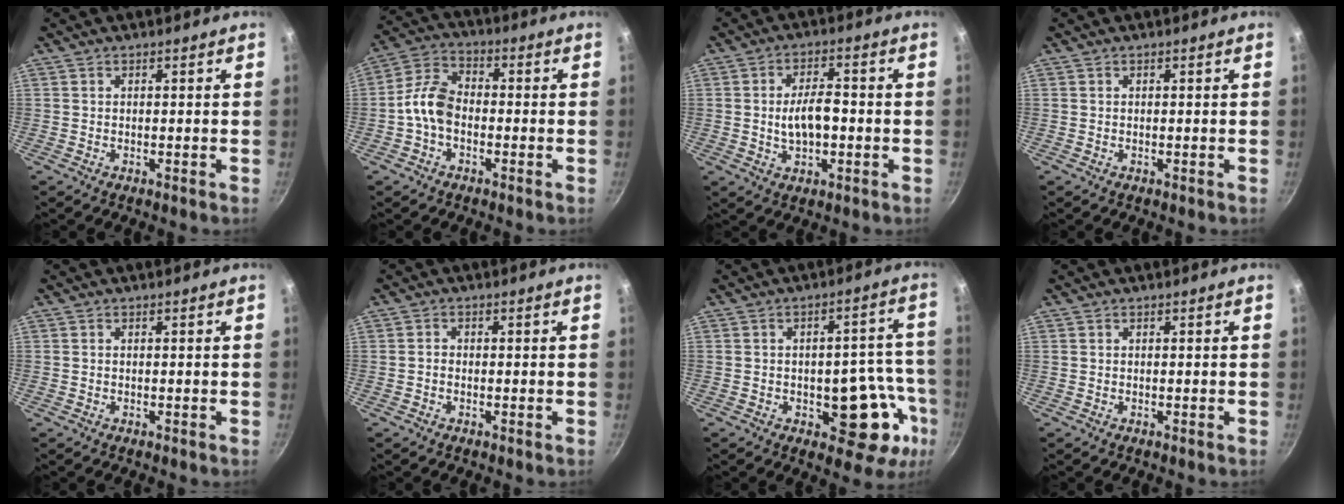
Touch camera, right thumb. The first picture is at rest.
{"total": 7.9, "force": [-1.9, 5.4, 5.5], "torque": [-0.095, 0.032, -0.051]}
{"total": 7.6, "force": [-0.8, 4.0, 6.4], "torque": [-0.098, 0.018, -0.010]}
{"total": 0.0}
{"total": 0.0}
{"total": 1.1, "force": [-0.4, 0.9, 0.5], "torque": [-0.007, 0.006, -0.009]}
{"total": 14.8, "force": [-4.8, 8.3, 11.3], "torque": [-0.063, 0.033, -0.056]}
{"total": 0.0}